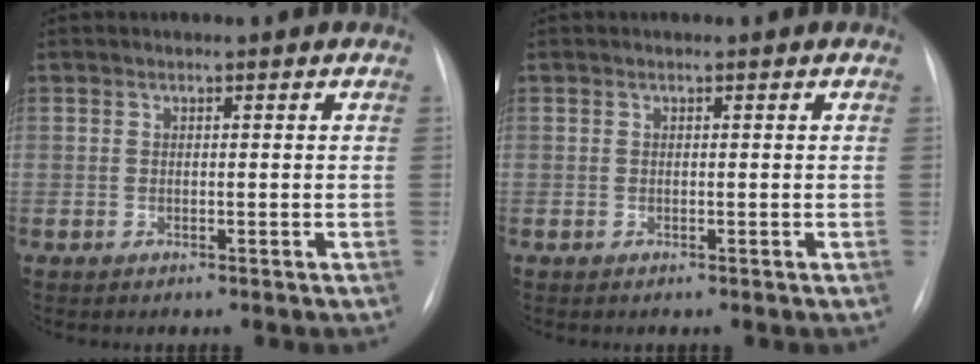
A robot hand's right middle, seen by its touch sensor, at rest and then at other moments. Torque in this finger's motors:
{"motor_torque": [-0.46, -0.03, -0.02, -0.01]}